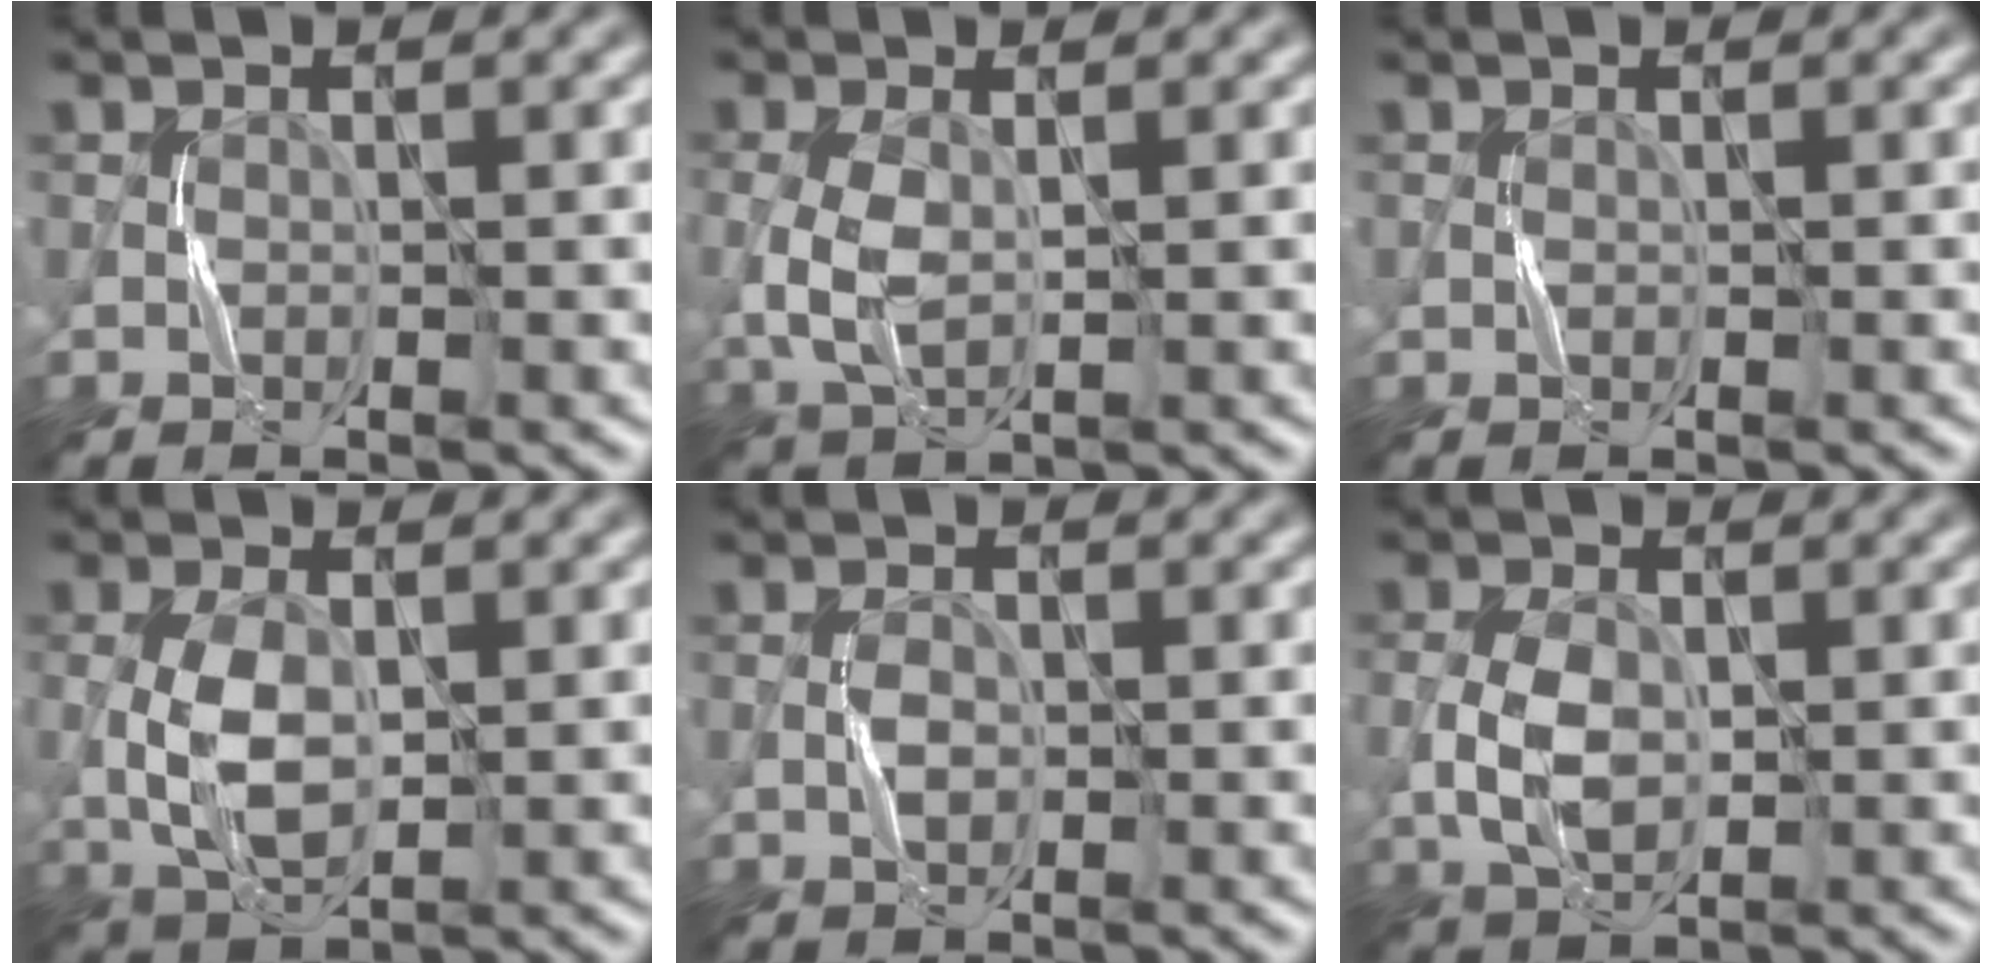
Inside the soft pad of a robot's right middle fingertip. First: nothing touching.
{"total": 3.4, "force": [0.2, 1.9, 2.8], "torque": [-0.077, -0.002, 0.009]}
{"total": 0.0}
{"total": 4.2, "force": [0.0, 2.4, 3.5], "torque": [-0.084, -0.002, 0.006]}
{"total": 1.3, "force": [-0.2, 0.7, 1.0], "torque": [-0.017, 0.004, -0.006]}
{"total": 3.7, "force": [-0.2, 2.4, 2.8], "torque": [-0.064, 0.000, -0.001]}